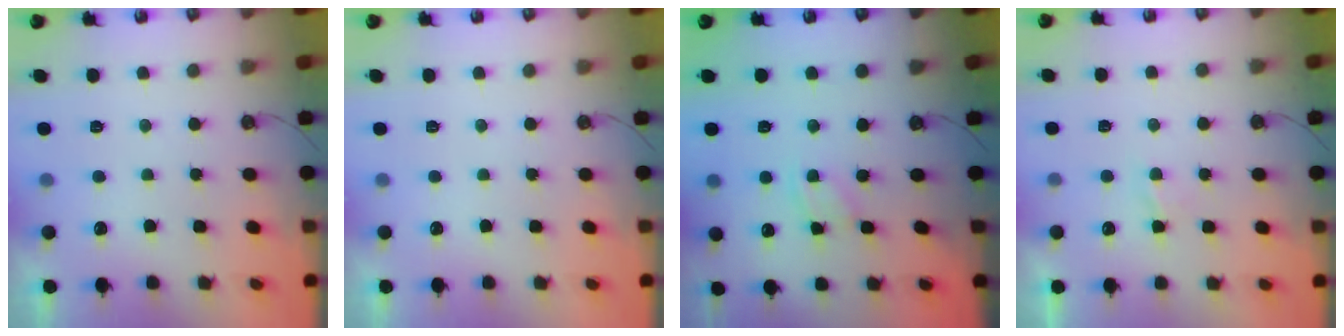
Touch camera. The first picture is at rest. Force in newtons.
{"total": 0.0}
{"total": 2.1, "press": 2.1, "slide": 0.4}
{"total": 2.3, "press": 2.3, "slide": 0.4}